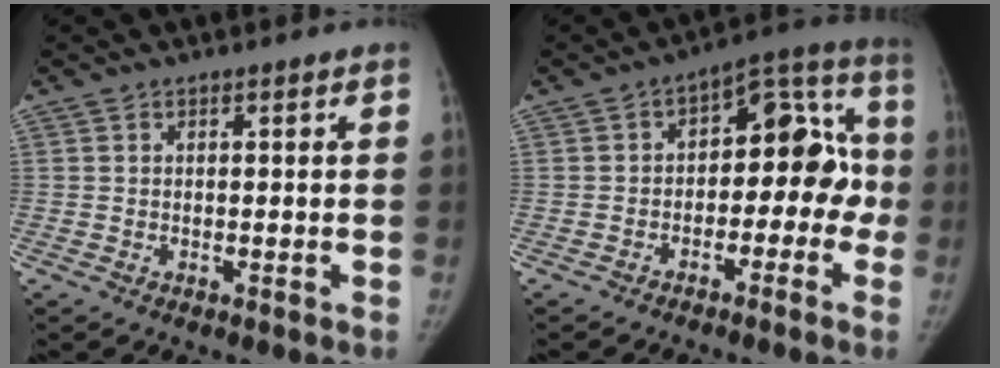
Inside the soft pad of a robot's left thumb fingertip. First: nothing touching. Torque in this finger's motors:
{"motor_torque": [-0.61, 1.07, -0.05, 0.22, 0.00]}